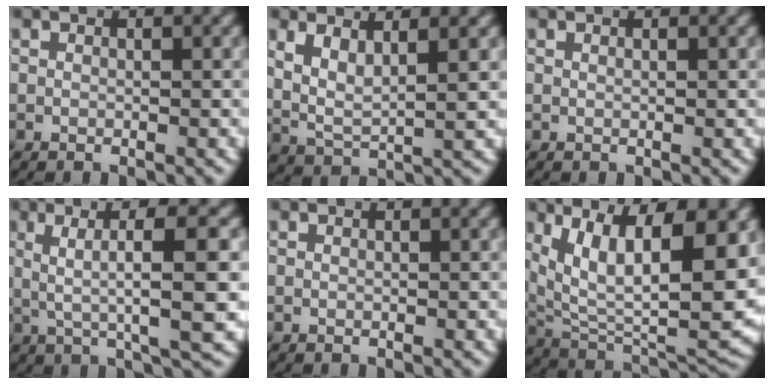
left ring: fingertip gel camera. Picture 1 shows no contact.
{"total": 3.8, "force": [1.8, 1.1, 3.1], "torque": [-0.068, -0.005, 0.036]}
{"total": 0.6, "force": [0.3, 0.3, 0.4], "torque": [-0.003, 0.000, -0.002]}
{"total": 7.8, "force": [1.0, 1.5, 7.6], "torque": [-0.117, 0.015, 0.016]}
{"total": 0.0}
{"total": 13.3, "force": [3.9, 5.6, 11.5], "torque": [-0.186, -0.011, 0.076]}